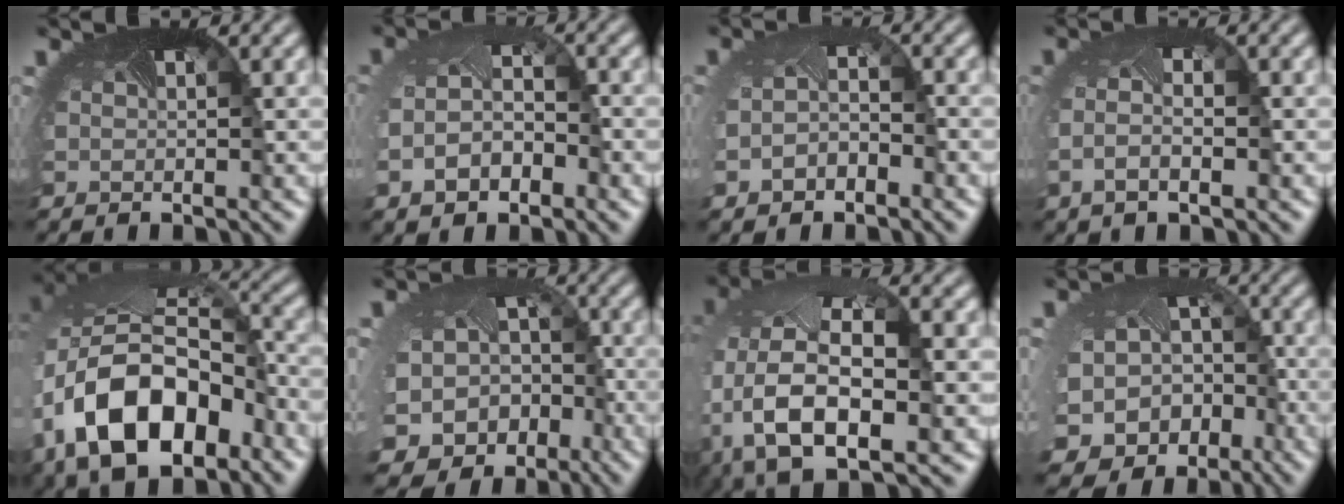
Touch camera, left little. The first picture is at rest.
{"total": 3.8, "force": [-1.3, 2.4, 2.7], "torque": [-0.070, -0.008, -0.027]}
{"total": 2.1, "force": [-1.1, 1.3, 1.3], "torque": [-0.042, -0.004, -0.025]}
{"total": 2.0, "force": [-0.8, 0.7, 1.7], "torque": [-0.056, -0.008, -0.016]}
{"total": 15.1, "force": [-5.6, 9.8, 10.0], "torque": [-0.213, -0.028, -0.092]}
{"total": 15.1, "force": [-7.9, 11.9, 5.0], "torque": [-0.116, -0.077, -0.095]}
{"total": 11.8, "force": [-3.1, 7.0, 9.0], "torque": [-0.215, -0.020, -0.043]}
{"total": 14.2, "force": [-7.5, 11.1, 4.7], "torque": [-0.106, -0.075, -0.086]}